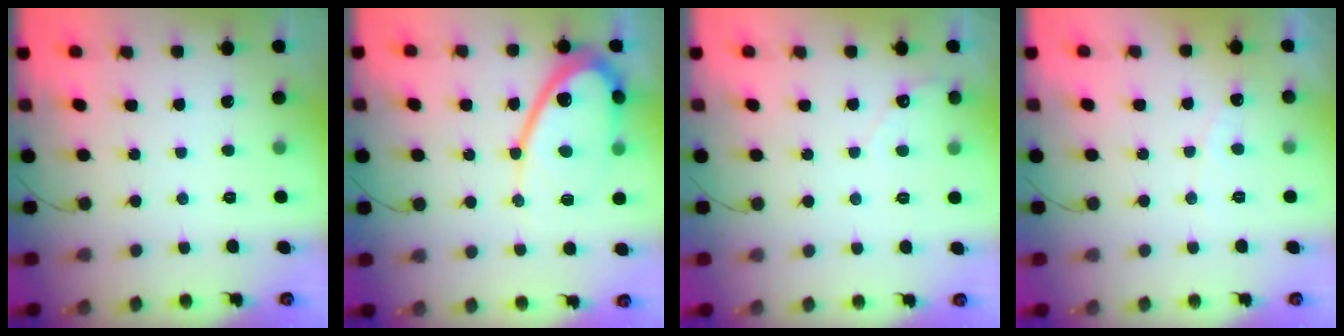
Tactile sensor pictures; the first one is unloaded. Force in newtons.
{"total": 13.5, "press": 13.4, "slide": 1.1}
{"total": 2.6, "press": 2.6, "slide": 0.2}
{"total": 2.7, "press": 2.7, "slide": 0.2}